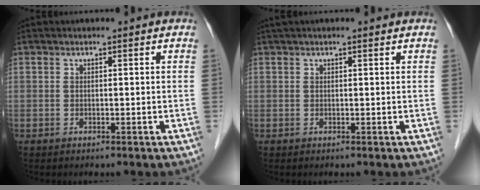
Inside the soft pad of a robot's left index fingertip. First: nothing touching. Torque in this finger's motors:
{"motor_torque": [0.21, -0.13, -0.04, 0.00]}